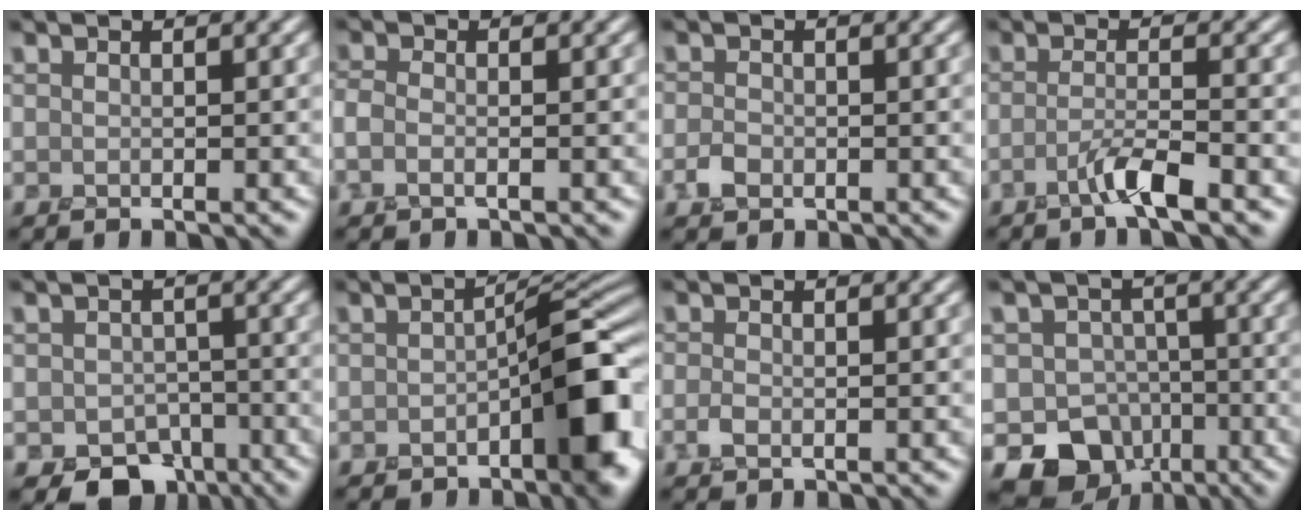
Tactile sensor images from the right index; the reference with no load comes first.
{"total": 0.8, "force": [-0.4, 0.2, 0.6], "torque": [-0.014, 0.004, -0.012]}
{"total": 0.8, "force": [-0.3, 0.7, 0.2], "torque": [0.000, 0.004, -0.009]}
{"total": 2.3, "force": [-1.4, 0.0, 1.8], "torque": [-0.035, 0.009, -0.032]}
{"total": 4.8, "force": [-2.9, 3.5, 1.8], "torque": [-0.015, -0.008, -0.037]}
{"total": 8.6, "force": [-2.8, 3.8, 7.1], "torque": [-0.090, 0.004, -0.045]}
{"total": 0.0}
{"total": 9.2, "force": [-5.2, 7.2, 2.2], "torque": [-0.023, -0.006, -0.091]}